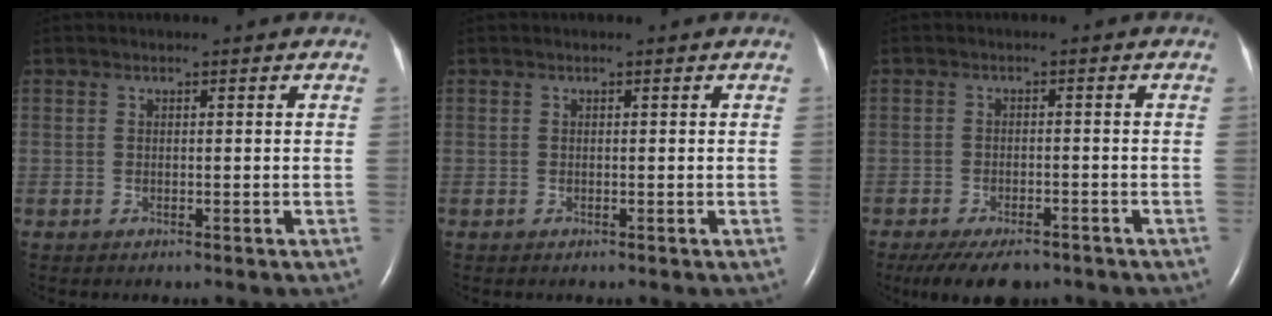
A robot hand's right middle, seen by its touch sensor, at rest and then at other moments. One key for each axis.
{"total": 0.0}
{"total": 8.5, "fx": -6.6, "fy": 3.4, "fz": 4.3, "tx": -0.066, "ty": -0.006, "tz": -0.100}